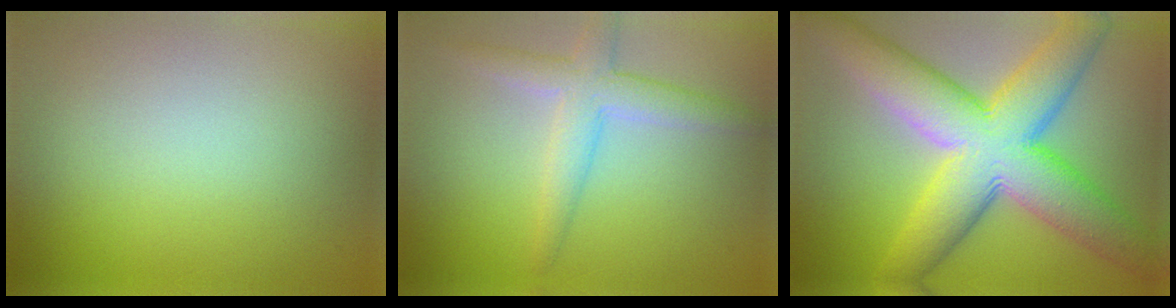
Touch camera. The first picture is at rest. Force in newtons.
{"total": 3.6, "press": 3.6, "slide": 0.2}
{"total": 12.1, "press": 12.1, "slide": 0.7}